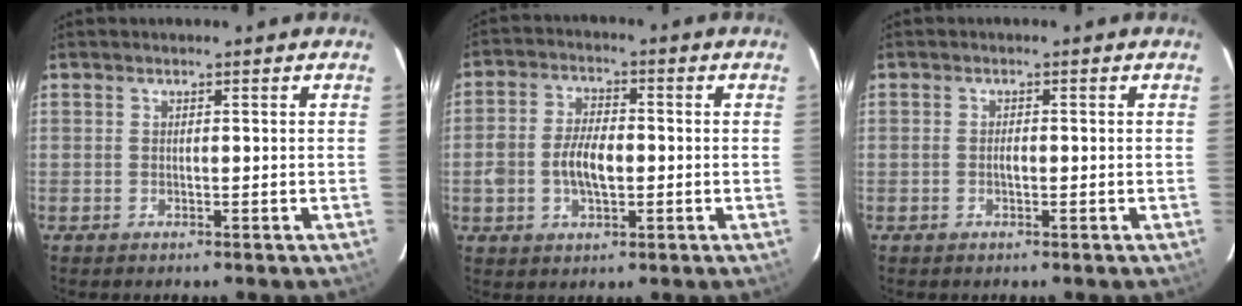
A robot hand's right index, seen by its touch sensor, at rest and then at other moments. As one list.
[{"total": 7.4, "force": [-1.2, 4.2, 6.0], "torque": [-0.120, 0.009, -0.019]}, {"total": 1.1, "force": [-0.3, 0.6, 0.8], "torque": [-0.016, 0.002, -0.006]}]